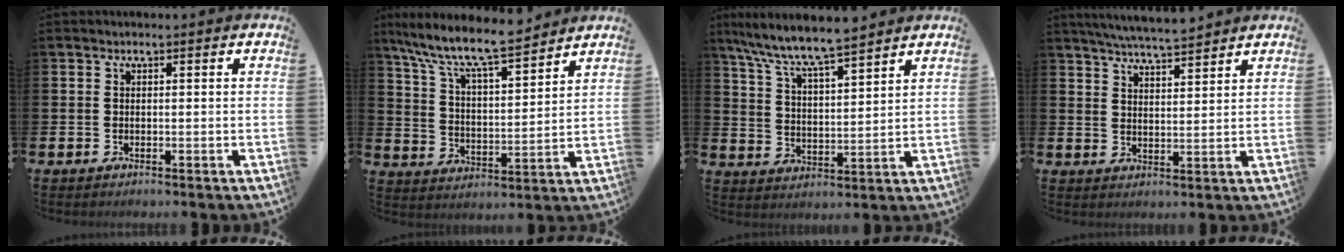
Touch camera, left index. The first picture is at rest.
{"total": 9.4, "force": [8.7, 1.0, 3.5], "torque": [-0.109, -0.059, 0.149]}
{"total": 8.0, "force": [7.5, 0.4, 2.8], "torque": [-0.087, -0.046, 0.133]}
{"total": 5.5, "force": [5.4, 0.1, 1.1], "torque": [-0.034, -0.027, 0.097]}